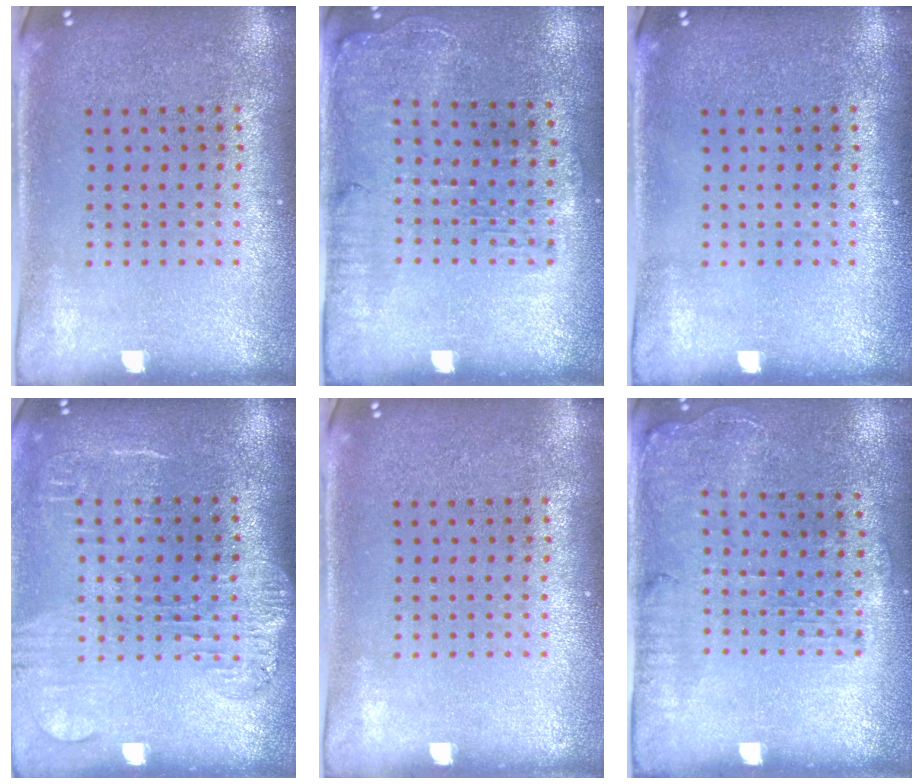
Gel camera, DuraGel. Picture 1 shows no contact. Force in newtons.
{"total": 1.3, "press": 1.3, "slide": 0.3}
{"total": 0.0}
{"total": 1.8, "press": 1.5, "slide": 1.0}
{"total": 0.0}
{"total": 1.3, "press": 1.2, "slide": 0.5}